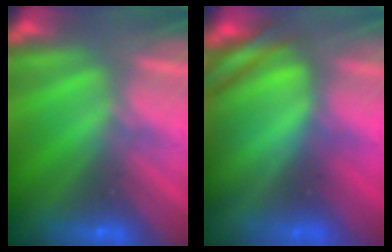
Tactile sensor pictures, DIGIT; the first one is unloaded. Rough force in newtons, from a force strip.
{"total": 6.2}